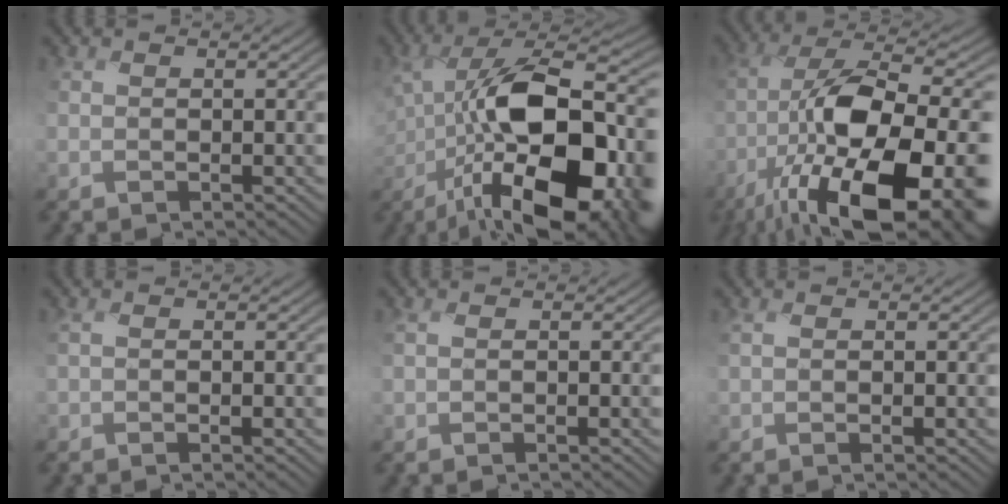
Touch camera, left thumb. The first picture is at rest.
{"total": 20.8, "force": [-3.5, 10.6, 17.5], "torque": [-0.318, -0.020, -0.046]}
{"total": 21.0, "force": [-9.0, 7.9, 17.2], "torque": [-0.300, -0.018, -0.142]}
{"total": 1.5, "force": [-0.2, 0.6, 1.4], "torque": [-0.035, -0.004, -0.005]}
{"total": 1.0, "force": [0.0, 0.2, 1.0], "torque": [-0.023, 0.002, -0.001]}
{"total": 1.4, "force": [0.1, 0.2, 1.4], "torque": [-0.032, 0.001, -0.001]}